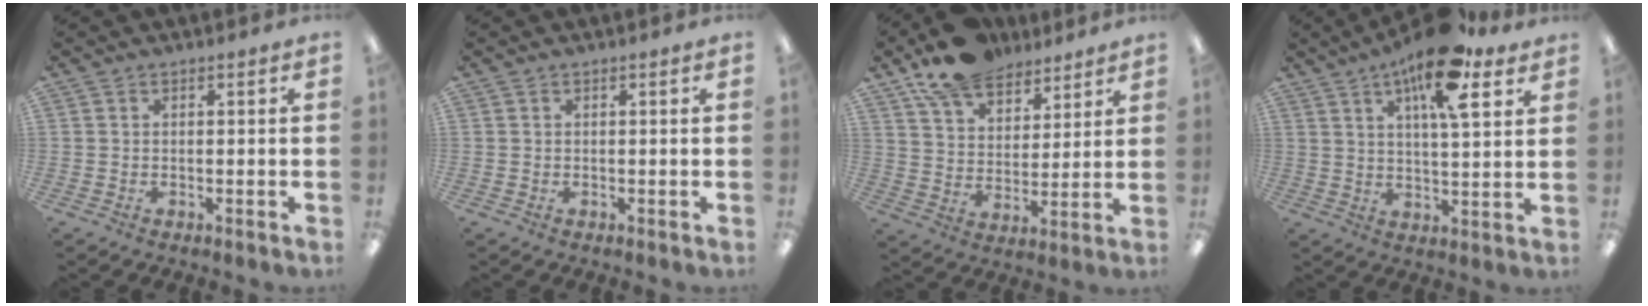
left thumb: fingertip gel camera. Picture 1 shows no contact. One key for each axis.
{"total": 0.0}
{"total": 13.2, "fx": 10.5, "fy": 6.4, "fz": 4.8, "tx": -0.090, "ty": -0.056, "tz": 0.197}
{"total": 15.5, "fx": 9.0, "fy": 5.1, "fz": 11.5, "tx": -0.174, "ty": -0.036, "tz": 0.143}